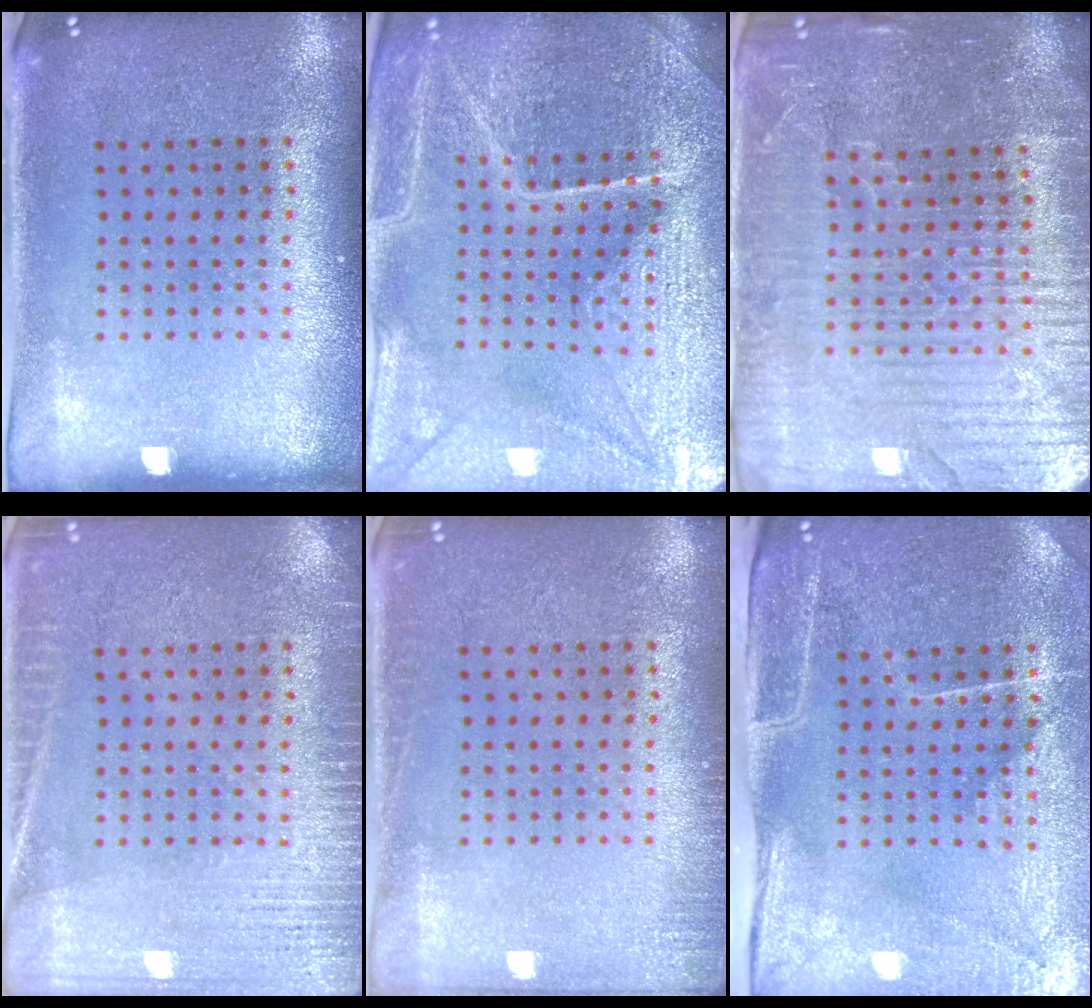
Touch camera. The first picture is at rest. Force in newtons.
{"total": 5.2, "press": 4.9, "slide": 1.8}
{"total": 5.0, "press": 4.7, "slide": 1.9}
{"total": 3.6, "press": 3.6, "slide": 0.6}
{"total": 1.3, "press": 1.3, "slide": 0.3}
{"total": 4.5, "press": 3.8, "slide": 2.4}